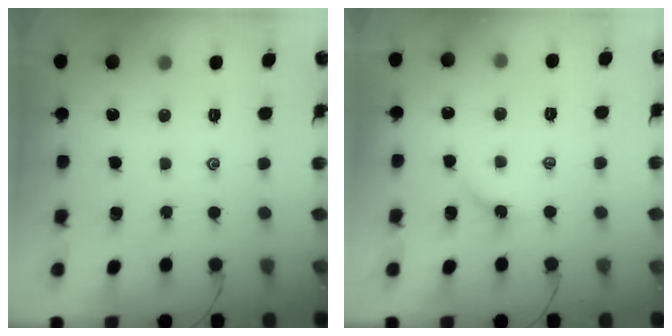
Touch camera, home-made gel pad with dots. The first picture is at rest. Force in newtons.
{"total": 3.4, "press": 3.3, "slide": 0.7}